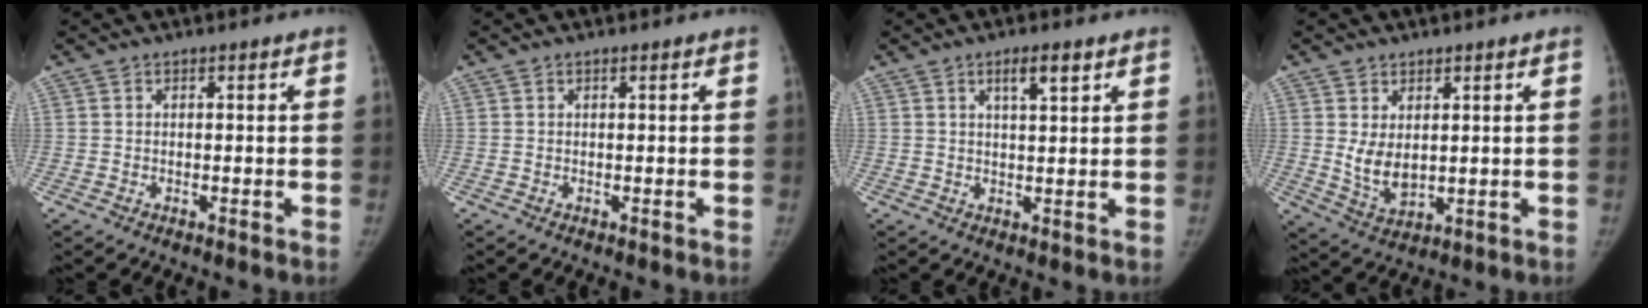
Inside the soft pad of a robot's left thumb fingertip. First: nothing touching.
{"total": 0.0}
{"total": 4.1, "force": [2.3, 1.1, 3.2], "torque": [-0.046, -0.011, 0.040]}
{"total": 5.7, "force": [1.4, 3.6, 4.2], "torque": [-0.060, -0.021, 0.039]}